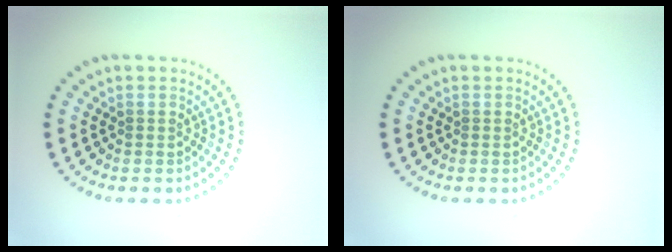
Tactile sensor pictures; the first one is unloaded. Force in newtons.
{"total": 0.0}